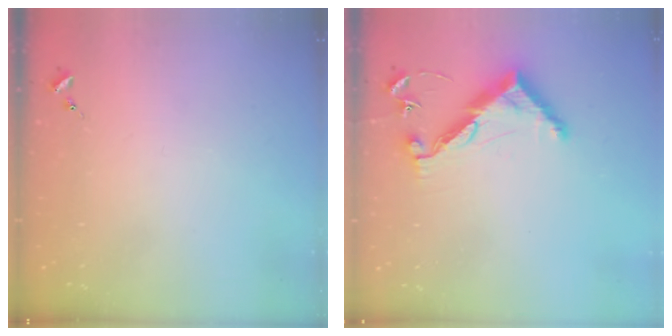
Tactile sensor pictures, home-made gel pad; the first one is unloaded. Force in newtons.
{"total": 10.2, "press": 10.2, "slide": 0.4}